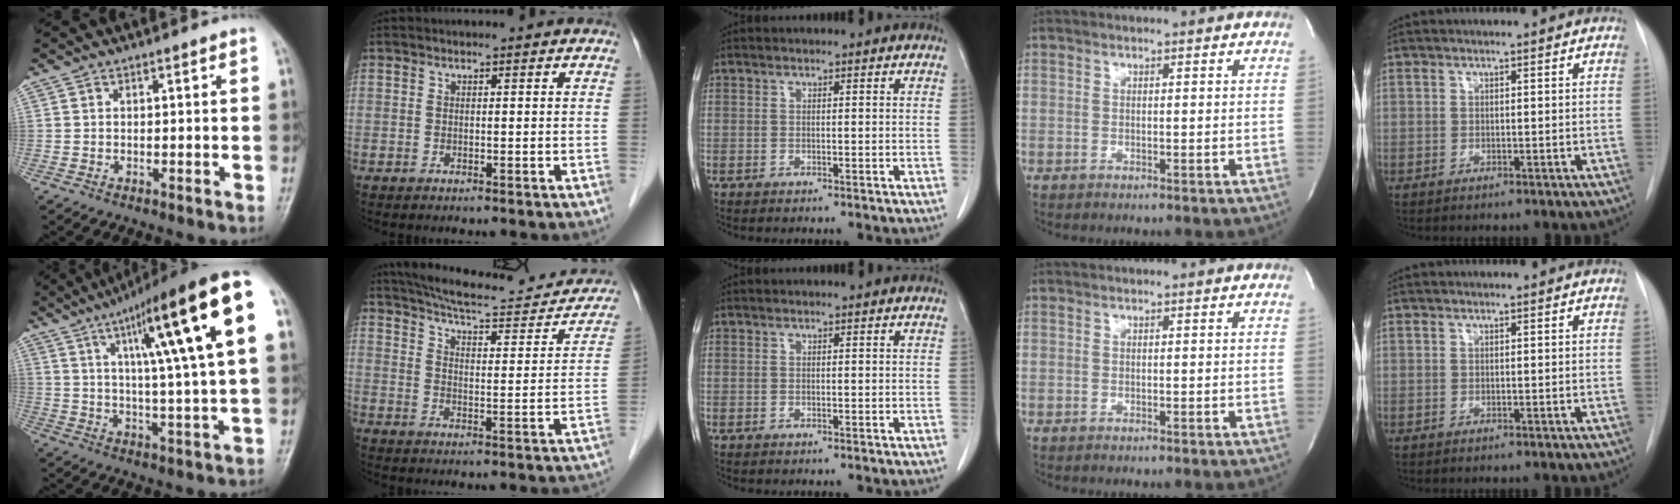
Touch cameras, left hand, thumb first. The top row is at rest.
{"thumb": {"total": 21.4, "force": [8.2, 2.4, 19.6], "torque": [-0.295, -0.006, 0.119]}, "index": {"total": 19.7, "force": [17.9, 3.7, 7.2], "torque": [-0.101, -0.013, 0.230]}}